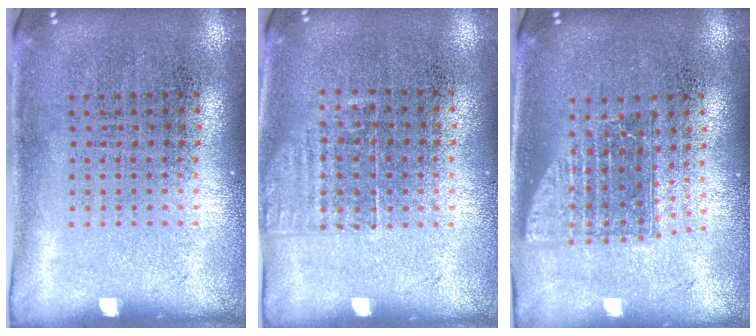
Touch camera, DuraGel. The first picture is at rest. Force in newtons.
{"total": 1.2, "press": 0.9, "slide": 0.7}
{"total": 1.6, "press": 1.3, "slide": 1.0}